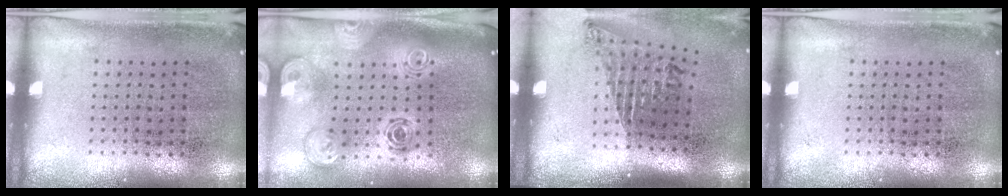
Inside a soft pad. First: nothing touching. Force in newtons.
{"total": 2.0, "press": 1.7, "slide": 1.0}
{"total": 1.7, "press": 1.1, "slide": 1.3}
{"total": 0.0}